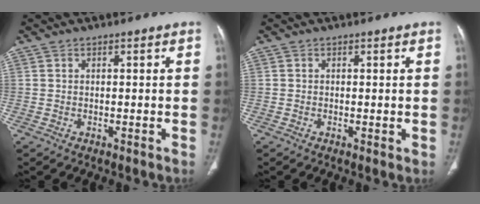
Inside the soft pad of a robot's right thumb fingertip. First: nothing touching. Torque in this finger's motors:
{"motor_torque": [-0.78, 0.02, -0.26, 0.04, -0.06]}